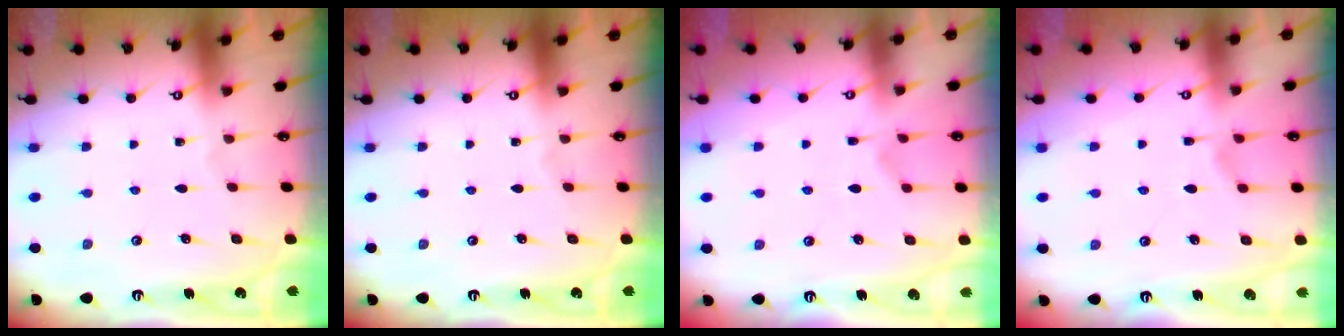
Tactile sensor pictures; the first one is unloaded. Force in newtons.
{"total": 0.0}
{"total": 2.4, "press": 2.1, "slide": 1.2}
{"total": 1.5, "press": 0.9, "slide": 1.2}